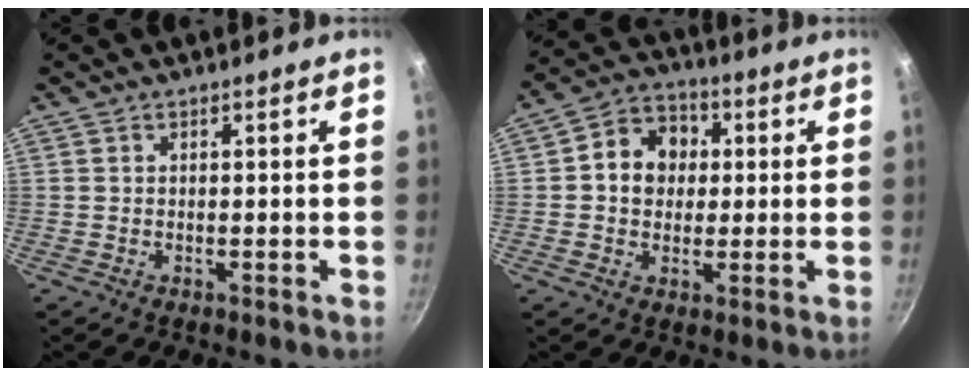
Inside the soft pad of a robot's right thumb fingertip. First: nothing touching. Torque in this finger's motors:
{"motor_torque": [-0.23, -0.02, 0.02, 0.16, 0.06]}